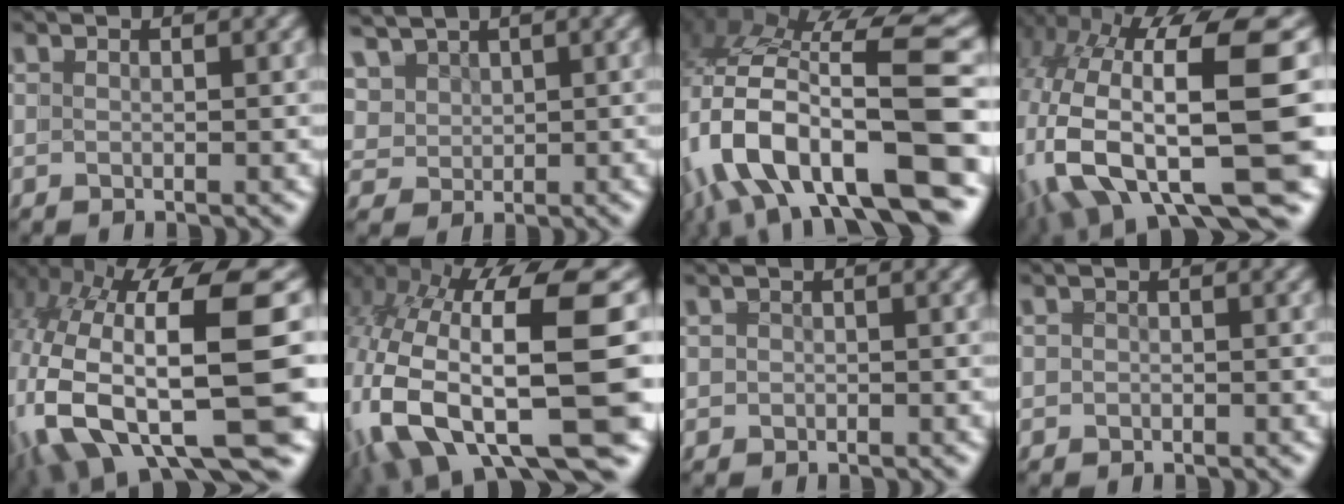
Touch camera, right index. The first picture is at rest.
{"total": 3.9, "force": [2.1, 3.0, 1.2], "torque": [-0.032, -0.017, 0.044]}
{"total": 13.9, "force": [-3.0, 7.2, 11.5], "torque": [-0.260, -0.033, -0.030]}
{"total": 15.4, "force": [-2.0, 7.9, 13.1], "torque": [-0.252, -0.043, -0.004]}
{"total": 15.6, "force": [-1.9, 8.1, 13.2], "torque": [-0.257, -0.046, -0.002]}
{"total": 13.6, "force": [-1.7, 7.0, 11.6], "torque": [-0.217, -0.045, 0.000]}
{"total": 0.6, "force": [-0.4, 0.1, -0.5], "torque": [0.016, -0.005, -0.006]}
{"total": 0.7, "force": [-0.5, -0.2, -0.5], "torque": [0.014, -0.005, -0.008]}